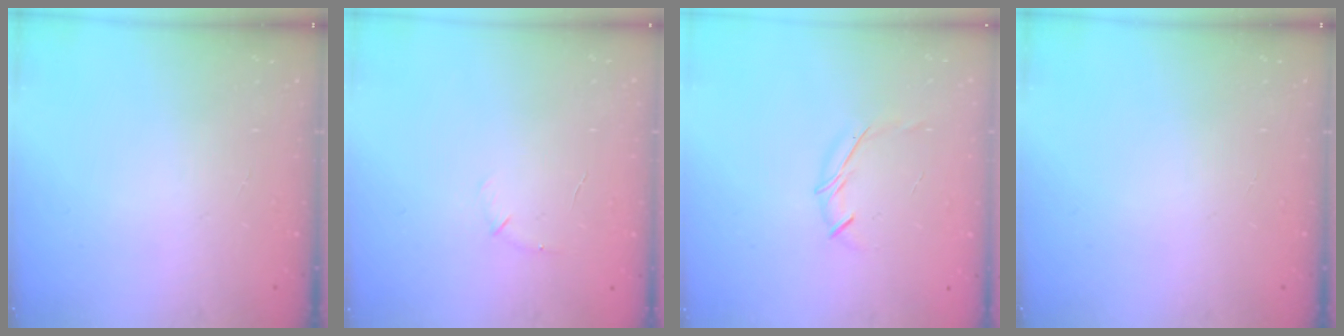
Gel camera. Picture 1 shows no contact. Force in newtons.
{"total": 3.3, "press": 3.2, "slide": 0.9}
{"total": 5.8, "press": 5.7, "slide": 1.2}
{"total": 0.0}